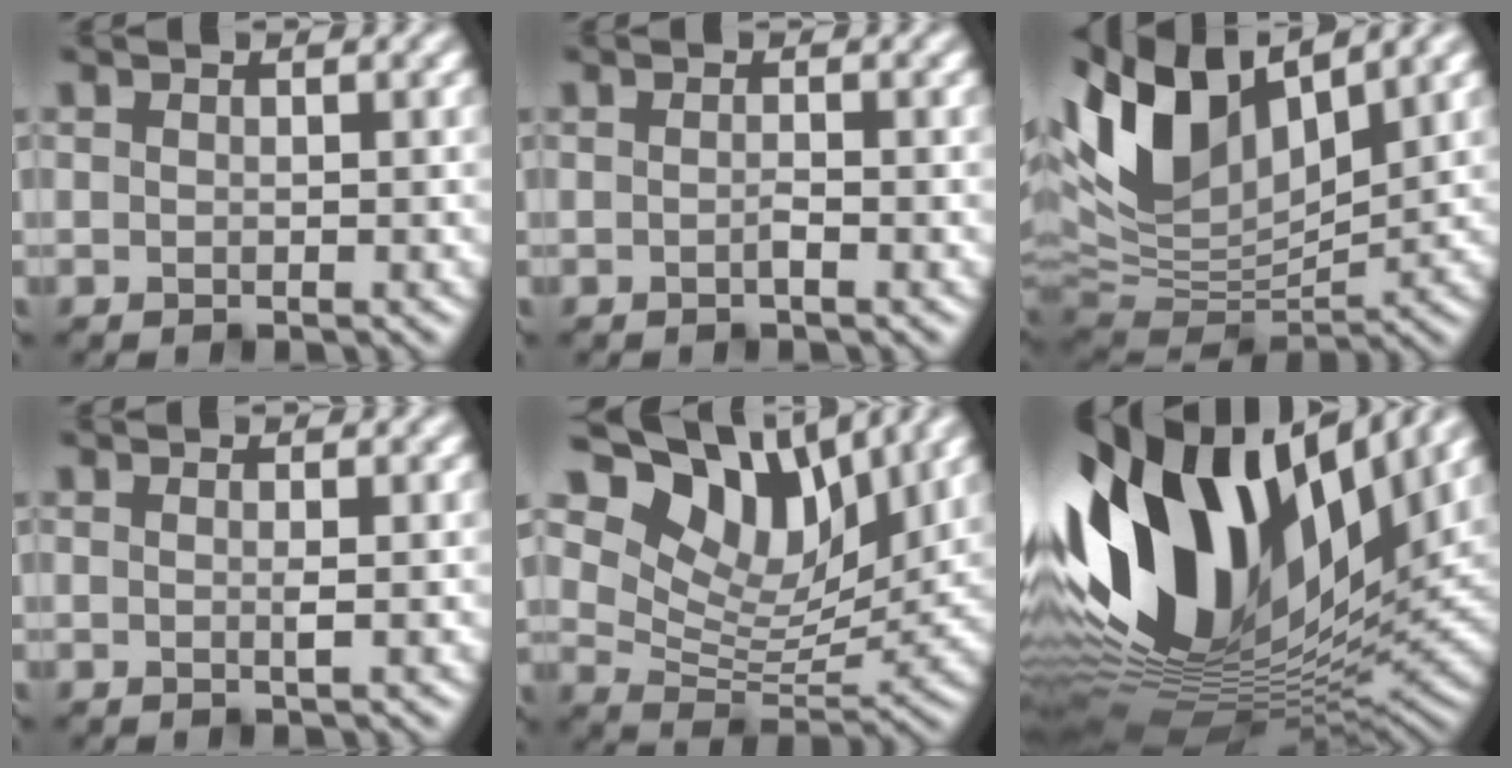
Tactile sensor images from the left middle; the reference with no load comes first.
{"total": 0.7, "force": [-0.5, 0.0, 0.5], "torque": [-0.006, 0.001, -0.010]}
{"total": 10.9, "force": [4.8, 5.5, 8.0], "torque": [-0.169, 0.015, 0.087]}
{"total": 0.8, "force": [0.2, 0.1, 0.8], "torque": [-0.010, -0.002, -0.002]}
{"total": 11.2, "force": [6.8, 6.1, 6.6], "torque": [-0.129, 0.012, 0.119]}
{"total": 17.0, "force": [5.2, 9.2, 13.2], "torque": [-0.267, 0.026, 0.073]}